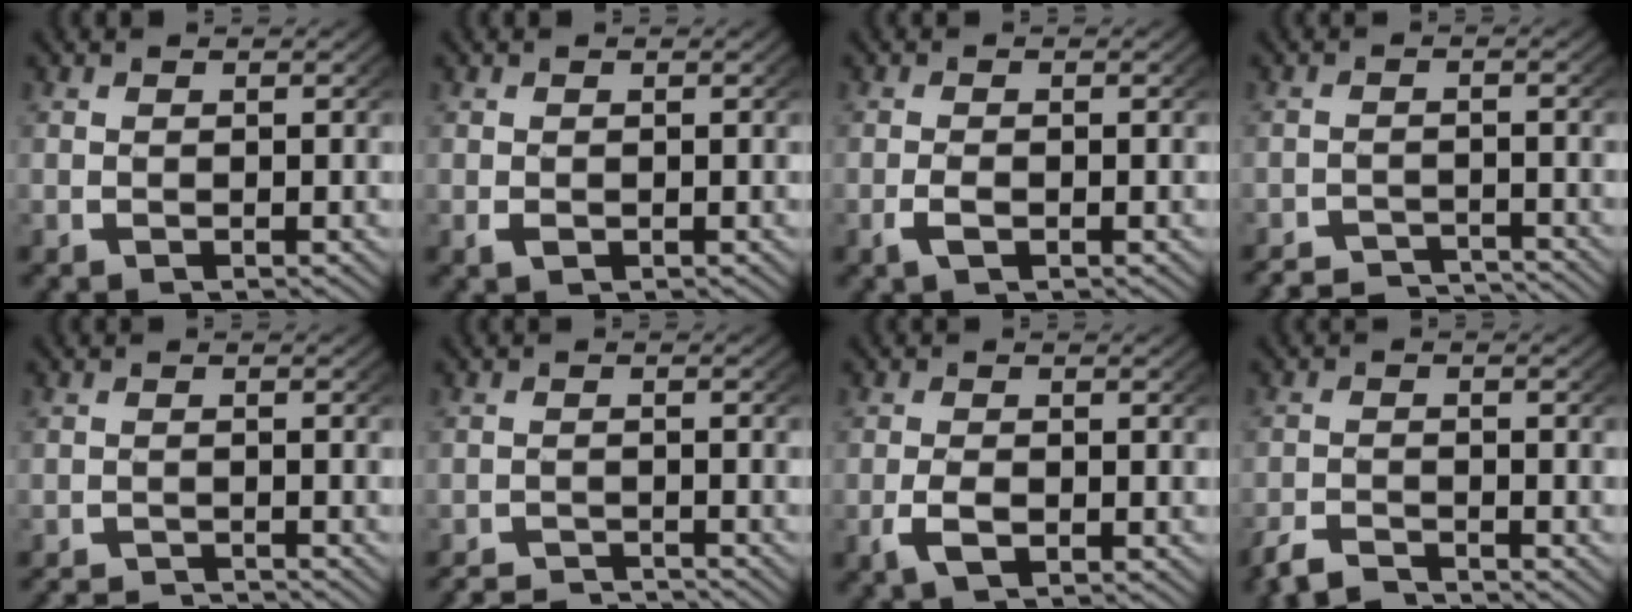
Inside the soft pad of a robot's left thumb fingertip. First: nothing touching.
{"total": 0.8, "force": [-0.2, 0.6, 0.5], "torque": [-0.011, -0.007, 0.000]}
{"total": 1.4, "force": [-0.7, 0.7, 1.0], "torque": [-0.029, -0.006, -0.011]}
{"total": 4.7, "force": [-4.5, 1.2, 1.1], "torque": [-0.005, -0.021, -0.074]}
{"total": 2.9, "force": [-2.8, 0.4, 0.3], "torque": [0.000, -0.012, -0.048]}
{"total": 3.6, "force": [-3.5, 0.6, 0.5], "torque": [-0.001, -0.015, -0.059]}
{"total": 2.3, "force": [-1.0, 1.3, 1.7], "torque": [-0.045, -0.008, -0.015]}
{"total": 2.7, "force": [-2.6, 0.7, 0.6], "torque": [-0.013, -0.006, -0.052]}